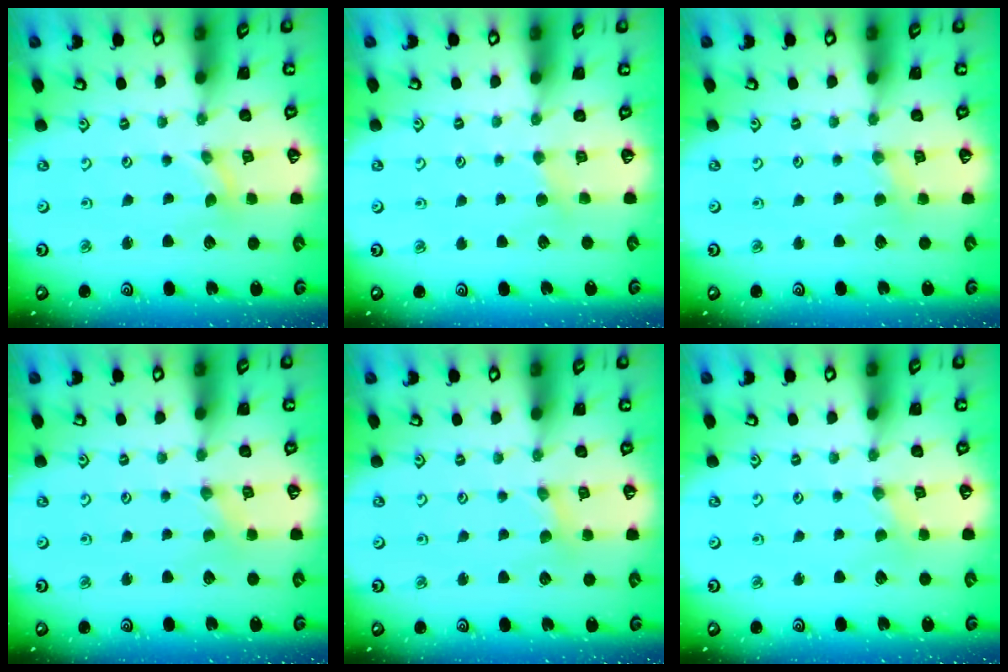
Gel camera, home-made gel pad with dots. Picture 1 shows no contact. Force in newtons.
{"total": 2.5, "press": 2.5, "slide": 0.4}
{"total": 2.1, "press": 2.1, "slide": 0.3}
{"total": 0.0}
{"total": 1.6, "press": 1.6, "slide": 0.3}
{"total": 0.0}